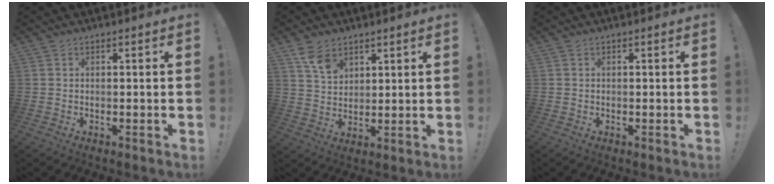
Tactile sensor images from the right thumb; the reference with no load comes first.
{"total": 7.9, "force": [4.9, 4.9, 3.8], "torque": [-0.065, -0.020, 0.095]}
{"total": 0.0}